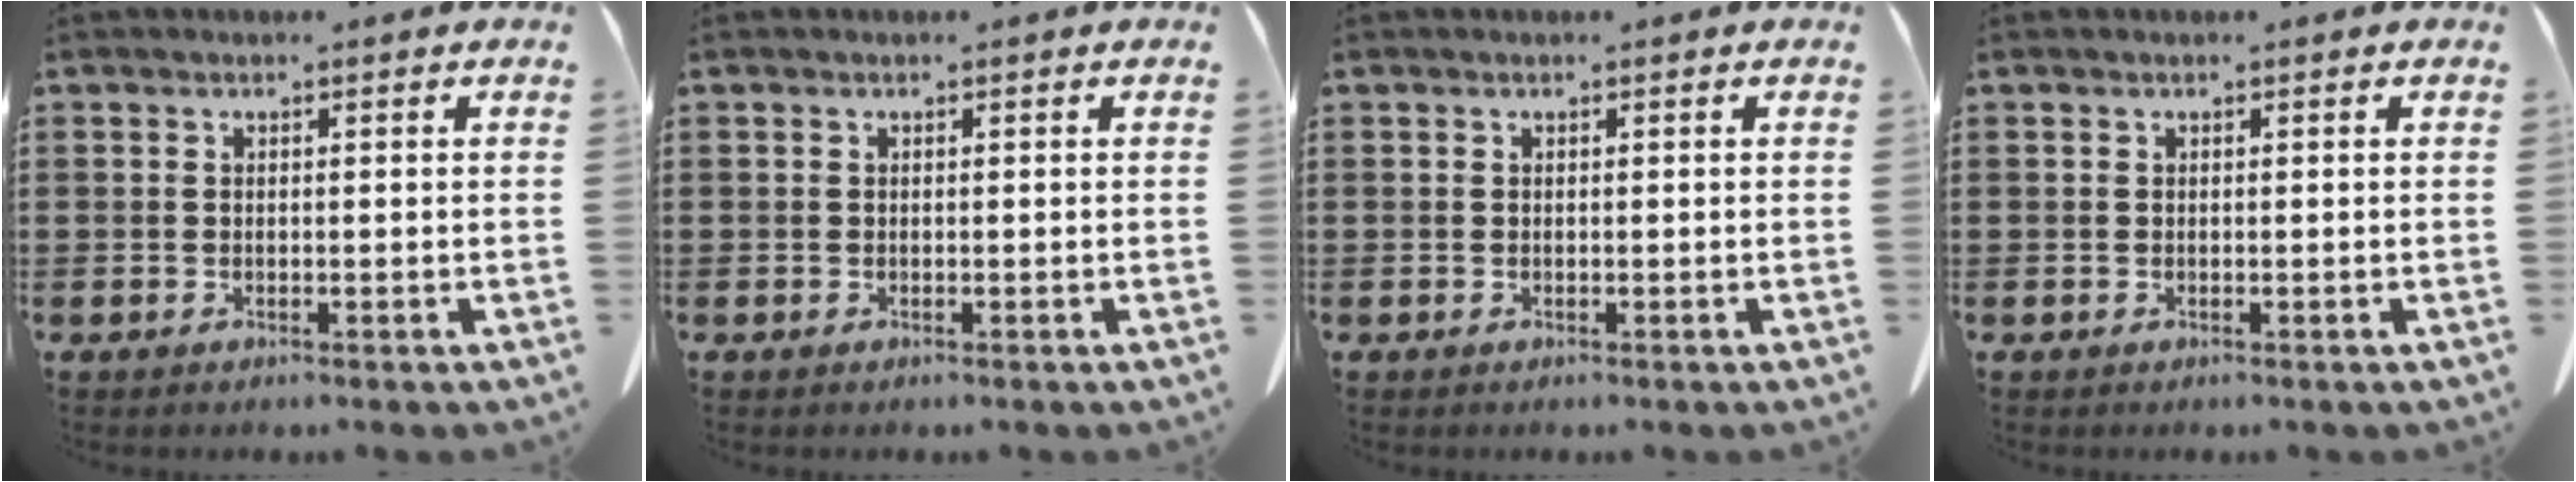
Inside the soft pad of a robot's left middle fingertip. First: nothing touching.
{"total": 0.0}
{"total": 0.0}
{"total": 0.0}